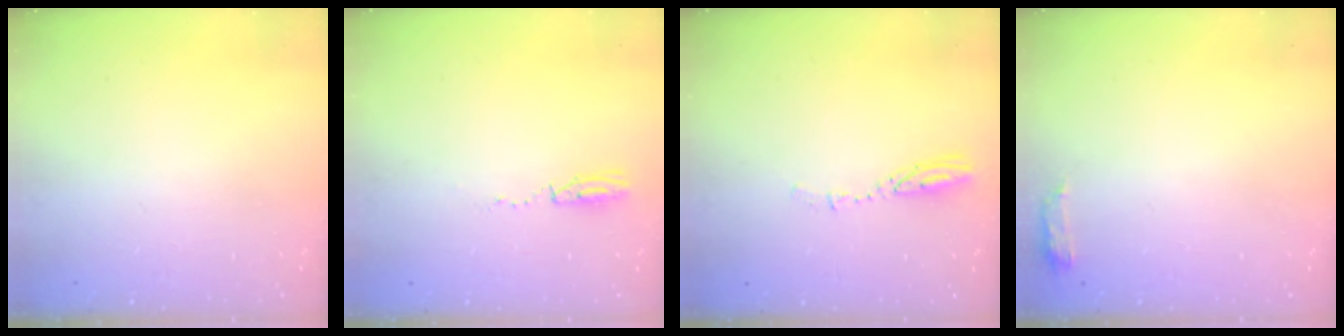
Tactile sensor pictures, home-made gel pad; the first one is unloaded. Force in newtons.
{"total": 3.5, "press": 2.8, "slide": 2.2}
{"total": 3.4, "press": 3.4, "slide": 0.2}
{"total": 5.1, "press": 5.0, "slide": 0.9}